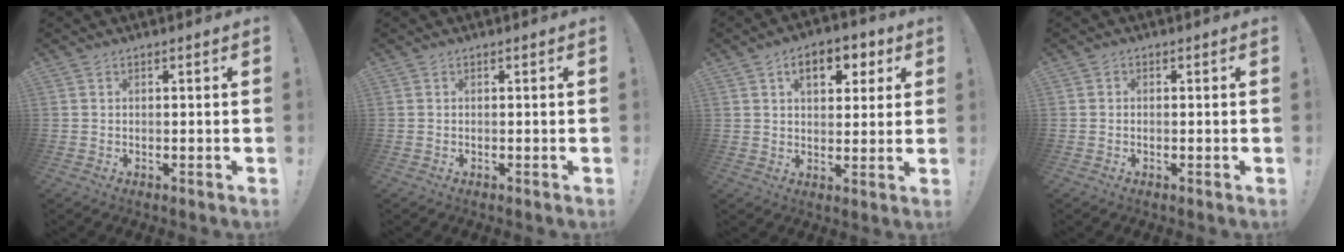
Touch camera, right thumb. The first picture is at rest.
{"total": 0.0}
{"total": 9.4, "force": [3.8, 5.7, 6.4], "torque": [-0.088, -0.003, 0.064]}
{"total": 0.7, "force": [-0.3, 0.6, 0.1], "torque": [-0.001, 0.003, -0.005]}